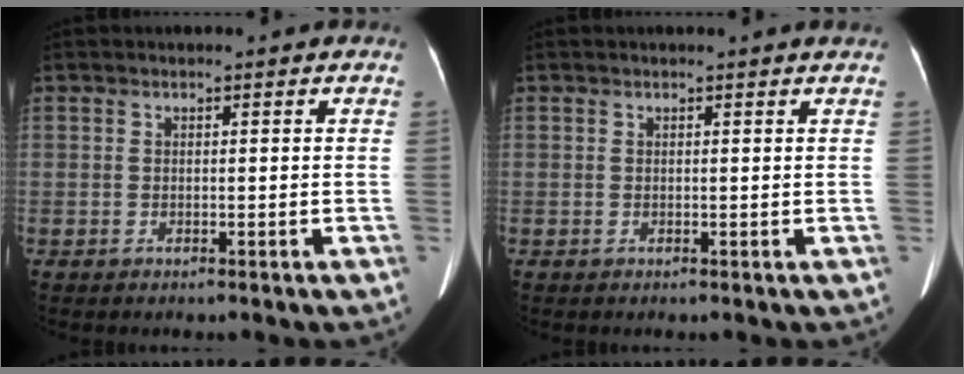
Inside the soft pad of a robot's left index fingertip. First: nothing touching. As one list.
[{"total": 1.1, "force": [1.0, -0.1, 0.3], "torque": [-0.013, -0.003, 0.009]}]